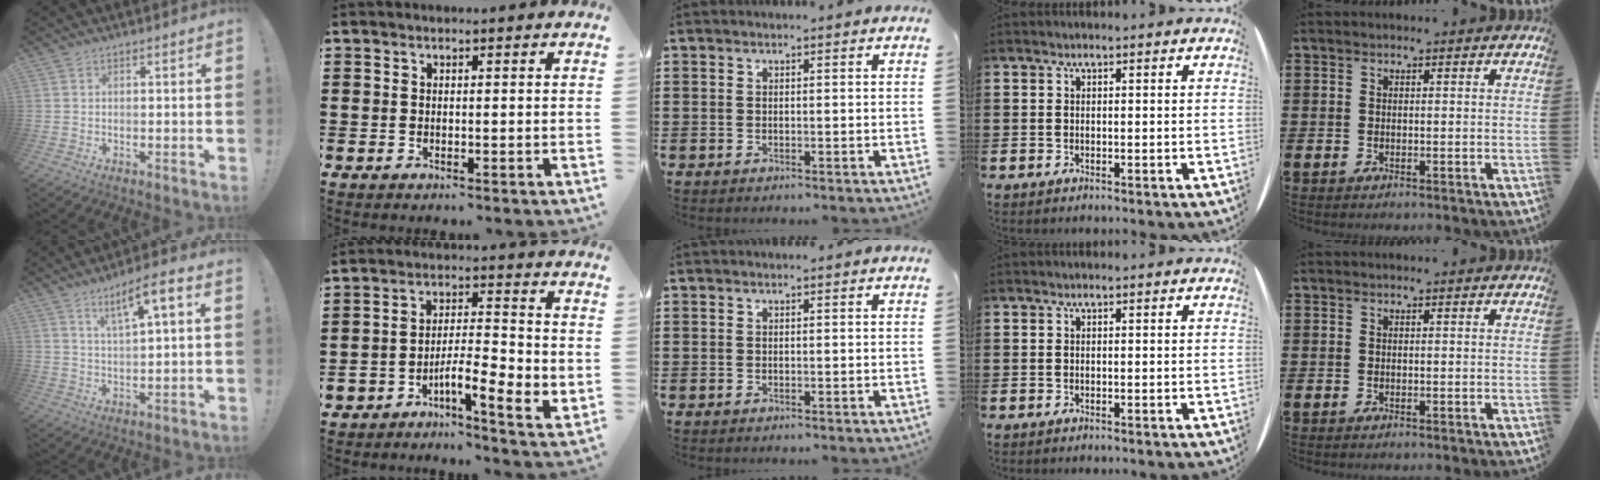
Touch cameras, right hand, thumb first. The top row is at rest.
{"thumb": {"total": 8.4, "force": [3.4, 1.4, 7.5], "torque": [-0.123, -0.008, 0.053]}, "index": {"total": 6.4, "force": [-3.3, 1.9, 5.1], "torque": [-0.086, -0.003, -0.059]}}